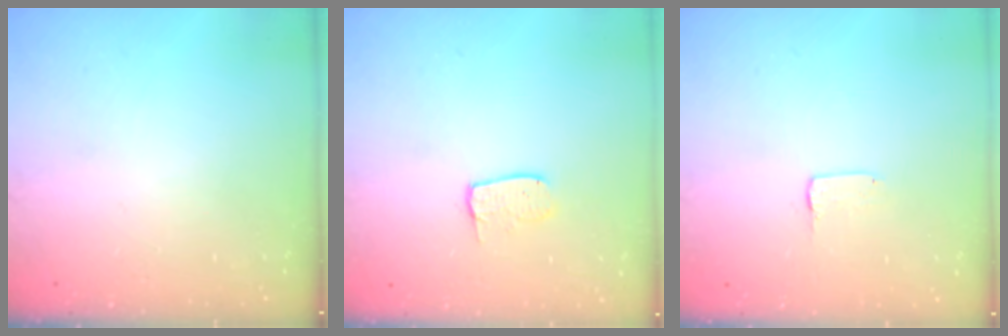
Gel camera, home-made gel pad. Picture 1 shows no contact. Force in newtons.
{"total": 4.2, "press": 4.2, "slide": 0.4}
{"total": 1.0, "press": 1.0, "slide": 0.1}